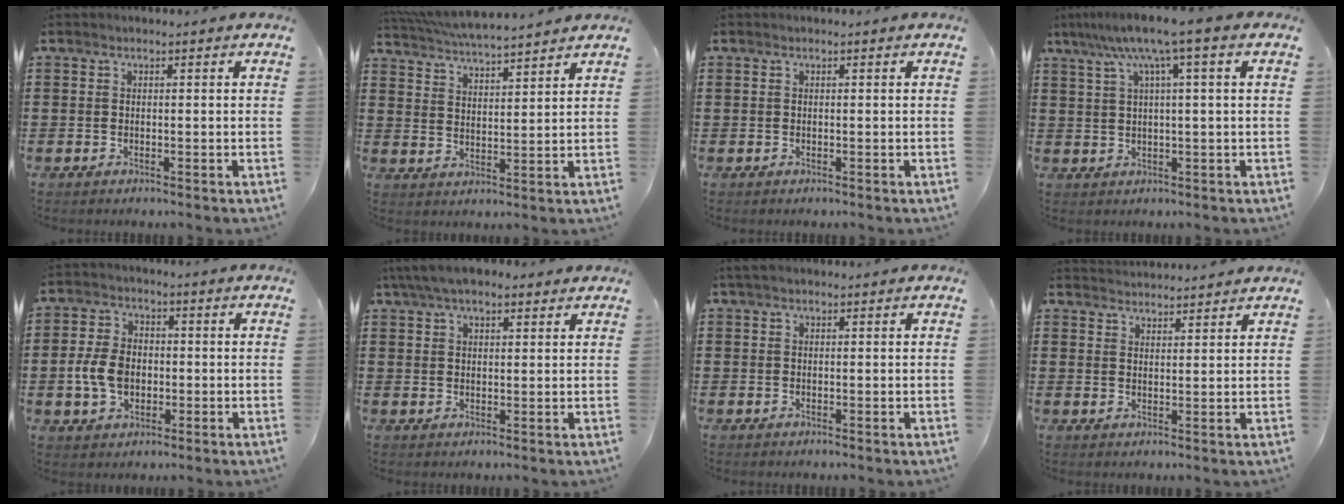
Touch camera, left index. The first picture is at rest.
{"total": 5.2, "force": [5.0, 0.0, 1.4], "torque": [-0.046, -0.027, 0.088]}
{"total": 0.0}
{"total": 7.3, "force": [3.1, -0.3, 6.6], "torque": [-0.134, -0.004, 0.049]}
{"total": 6.4, "force": [-0.9, 4.5, 4.4], "torque": [-0.112, 0.003, -0.024]}
{"total": 5.1, "force": [4.0, 1.6, 2.8], "torque": [-0.065, 0.003, 0.073]}
{"total": 0.8, "force": [0.4, 0.4, 0.6], "torque": [-0.012, 0.004, 0.008]}
{"total": 2.6, "force": [2.6, -0.2, -0.3], "torque": [-0.001, -0.009, 0.050]}